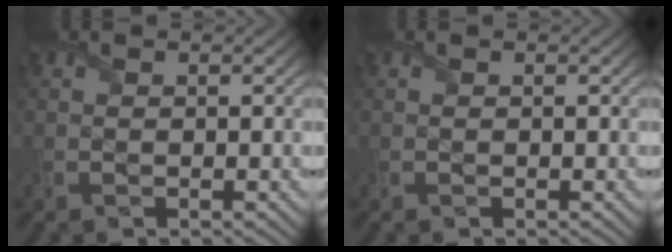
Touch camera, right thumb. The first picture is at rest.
{"total": 0.0}